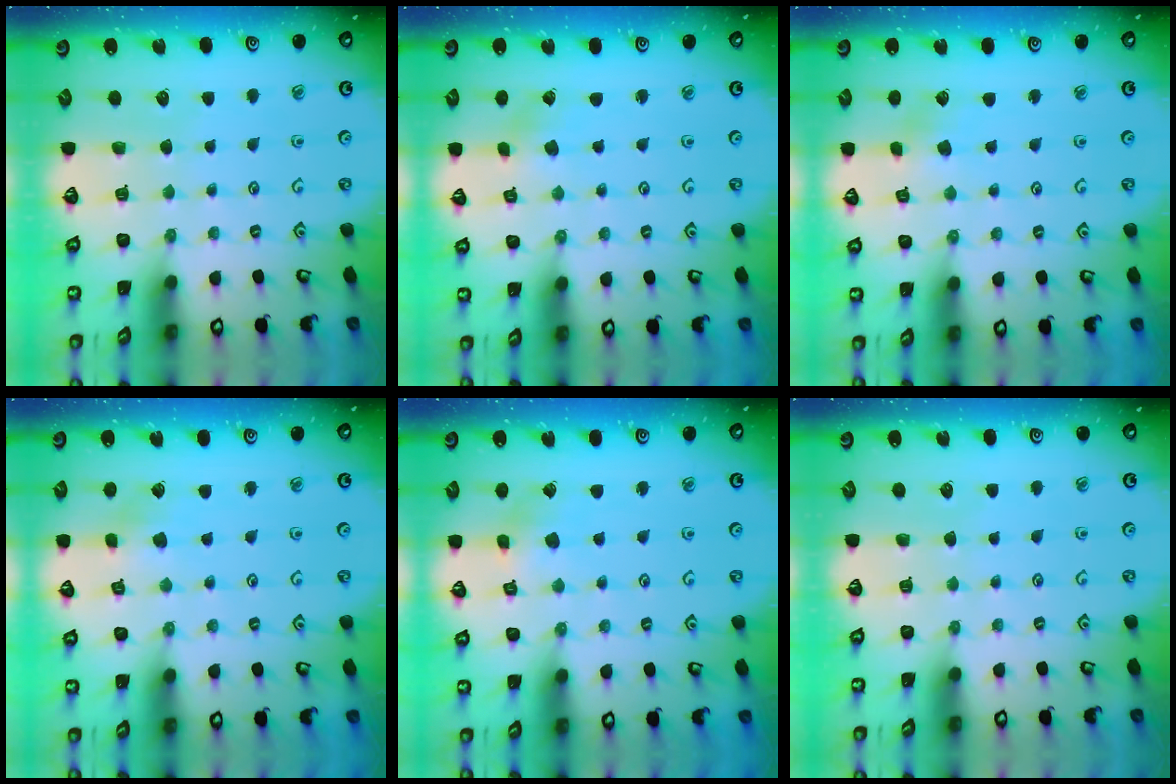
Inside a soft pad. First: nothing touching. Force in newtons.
{"total": 0.6, "press": 0.6, "slide": 0.2}
{"total": 2.7, "press": 2.6, "slide": 0.5}
{"total": 2.8, "press": 2.8, "slide": 0.6}
{"total": 3.0, "press": 3.0, "slide": 0.4}
{"total": 0.0}